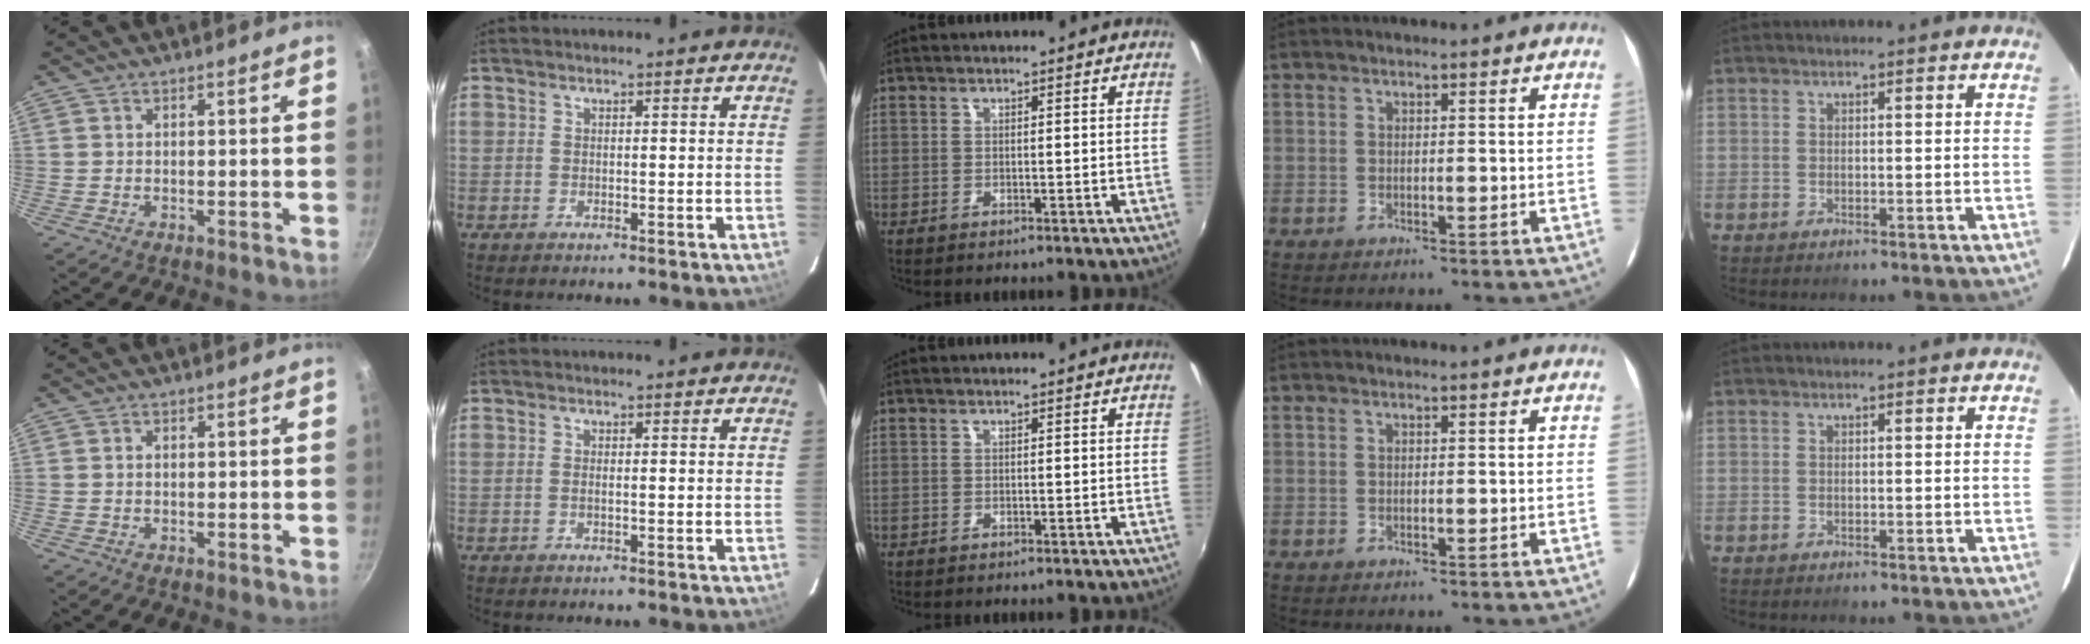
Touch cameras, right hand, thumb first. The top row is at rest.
{"thumb": {"total": 0.9, "force": [0.0, 0.8, 0.5], "torque": [-0.008, 0.004, 0.000]}, "index": {"total": 0.7, "force": [-0.2, -0.1, 0.7], "torque": [-0.014, 0.001, -0.005]}}